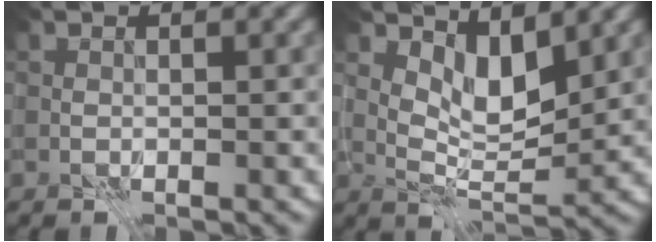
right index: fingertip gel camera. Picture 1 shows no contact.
{"total": 4.4, "force": [2.7, 1.8, 2.9], "torque": [-0.058, -0.018, 0.045]}